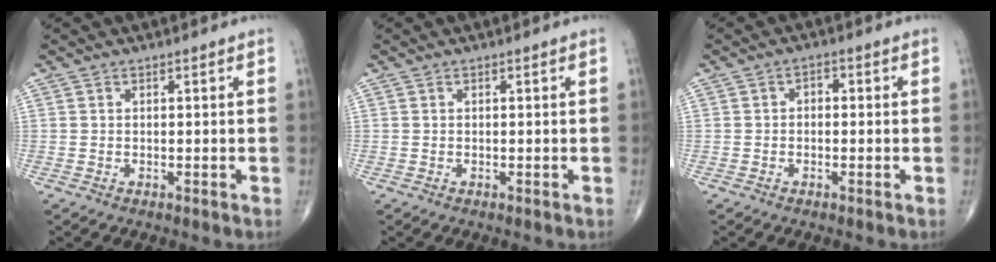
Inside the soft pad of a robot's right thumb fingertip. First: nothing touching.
{"total": 0.0}
{"total": 1.8, "force": [-0.1, 1.3, 1.3], "torque": [-0.005, 0.008, -0.010]}